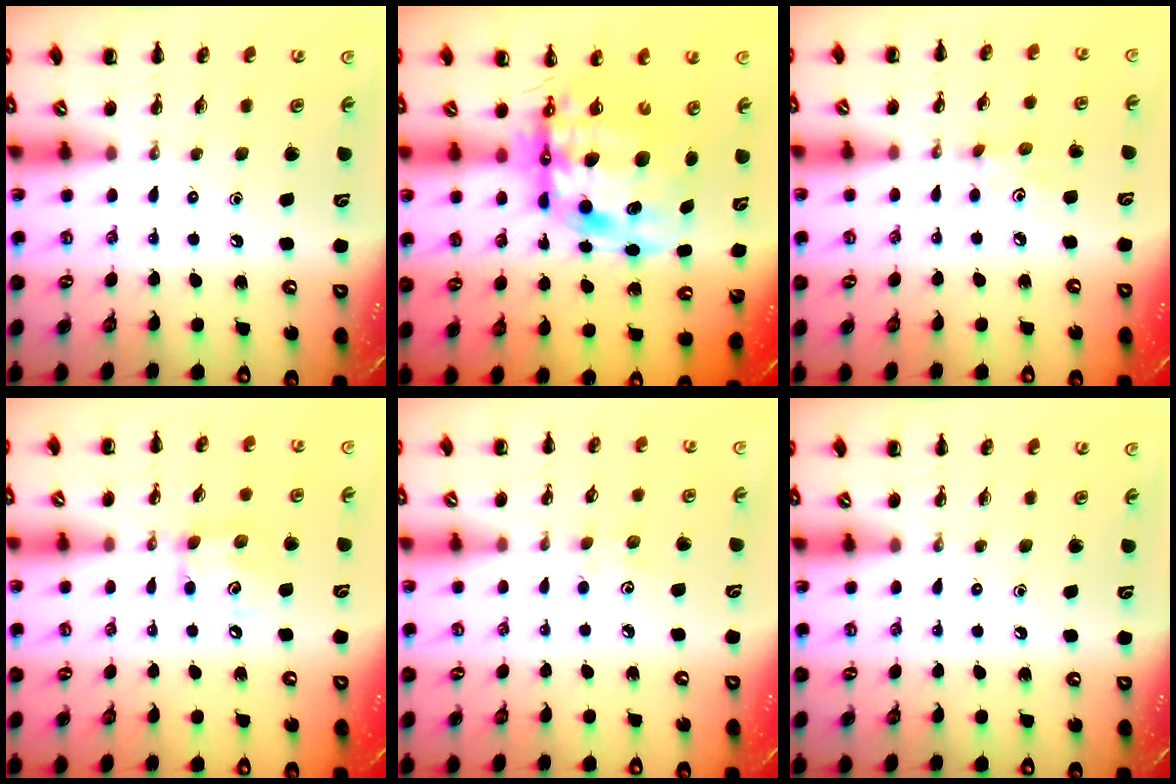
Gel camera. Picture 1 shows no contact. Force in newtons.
{"total": 14.1, "press": 13.7, "slide": 3.2}
{"total": 3.9, "press": 3.7, "slide": 1.0}
{"total": 6.9, "press": 6.9, "slide": 0.5}
{"total": 2.7, "press": 2.6, "slide": 0.7}
{"total": 0.0}